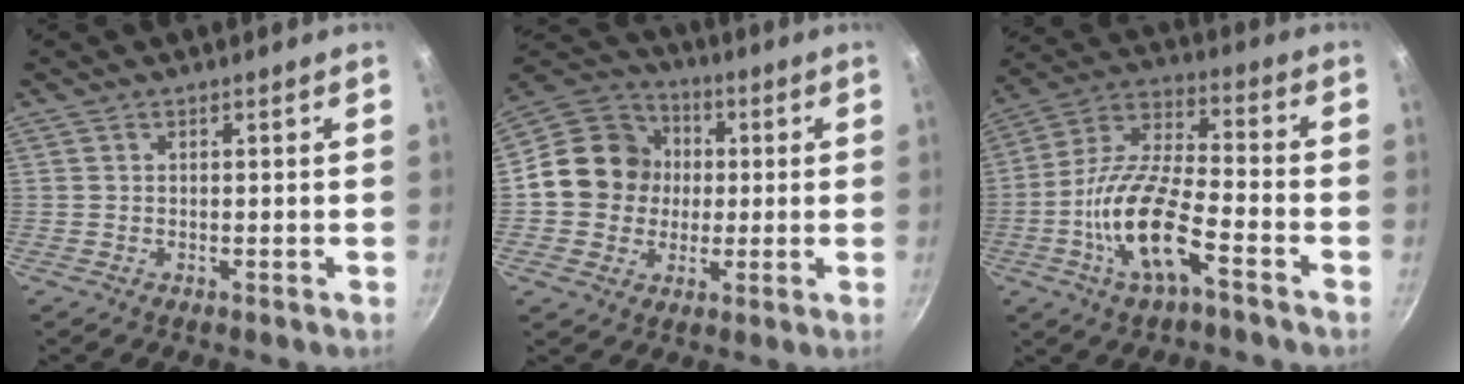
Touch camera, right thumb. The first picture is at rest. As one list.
[{"total": 14.2, "force": [0.4, 12.9, 5.8], "torque": [-0.068, 0.027, -0.008]}, {"total": 15.7, "force": [-6.4, 5.3, 13.3], "torque": [-0.259, 0.037, -0.134]}]